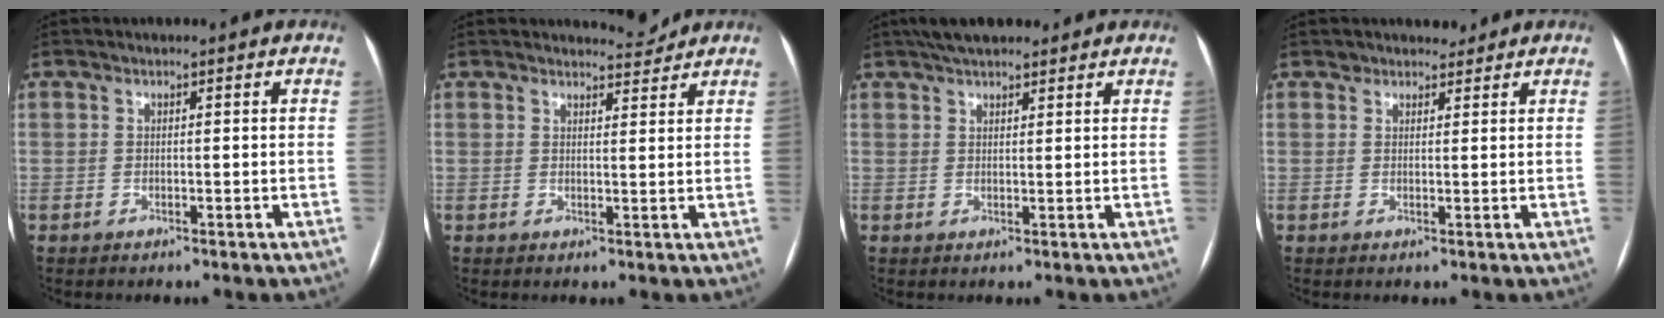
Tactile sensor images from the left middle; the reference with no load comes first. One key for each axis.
{"total": 2.5, "fx": 2.5, "fy": 0.2, "fz": -0.3, "tx": -0.003, "ty": -0.013, "tz": 0.035}
{"total": 7.2, "fx": 5.9, "fy": 2.1, "fz": 3.6, "tx": -0.053, "ty": 0.032, "tz": 0.098}
{"total": 2.0, "fx": 1.8, "fy": 0.9, "fz": -0.2, "tx": 0.008, "ty": 0.001, "tz": 0.023}